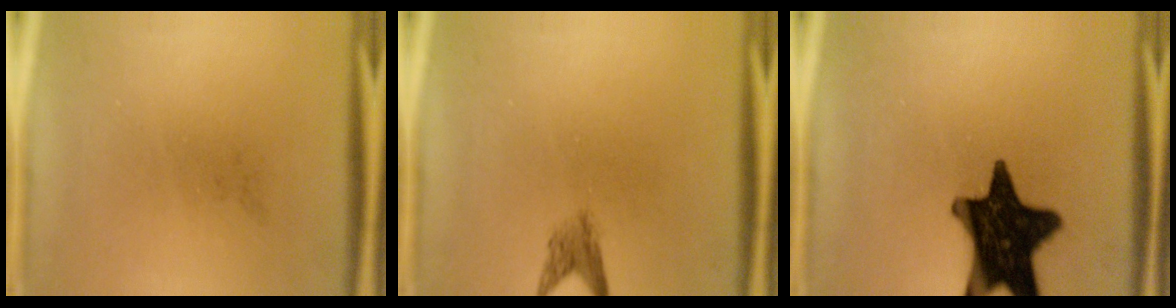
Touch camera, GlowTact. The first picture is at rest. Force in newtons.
{"total": 2.0}
{"total": 16.7}